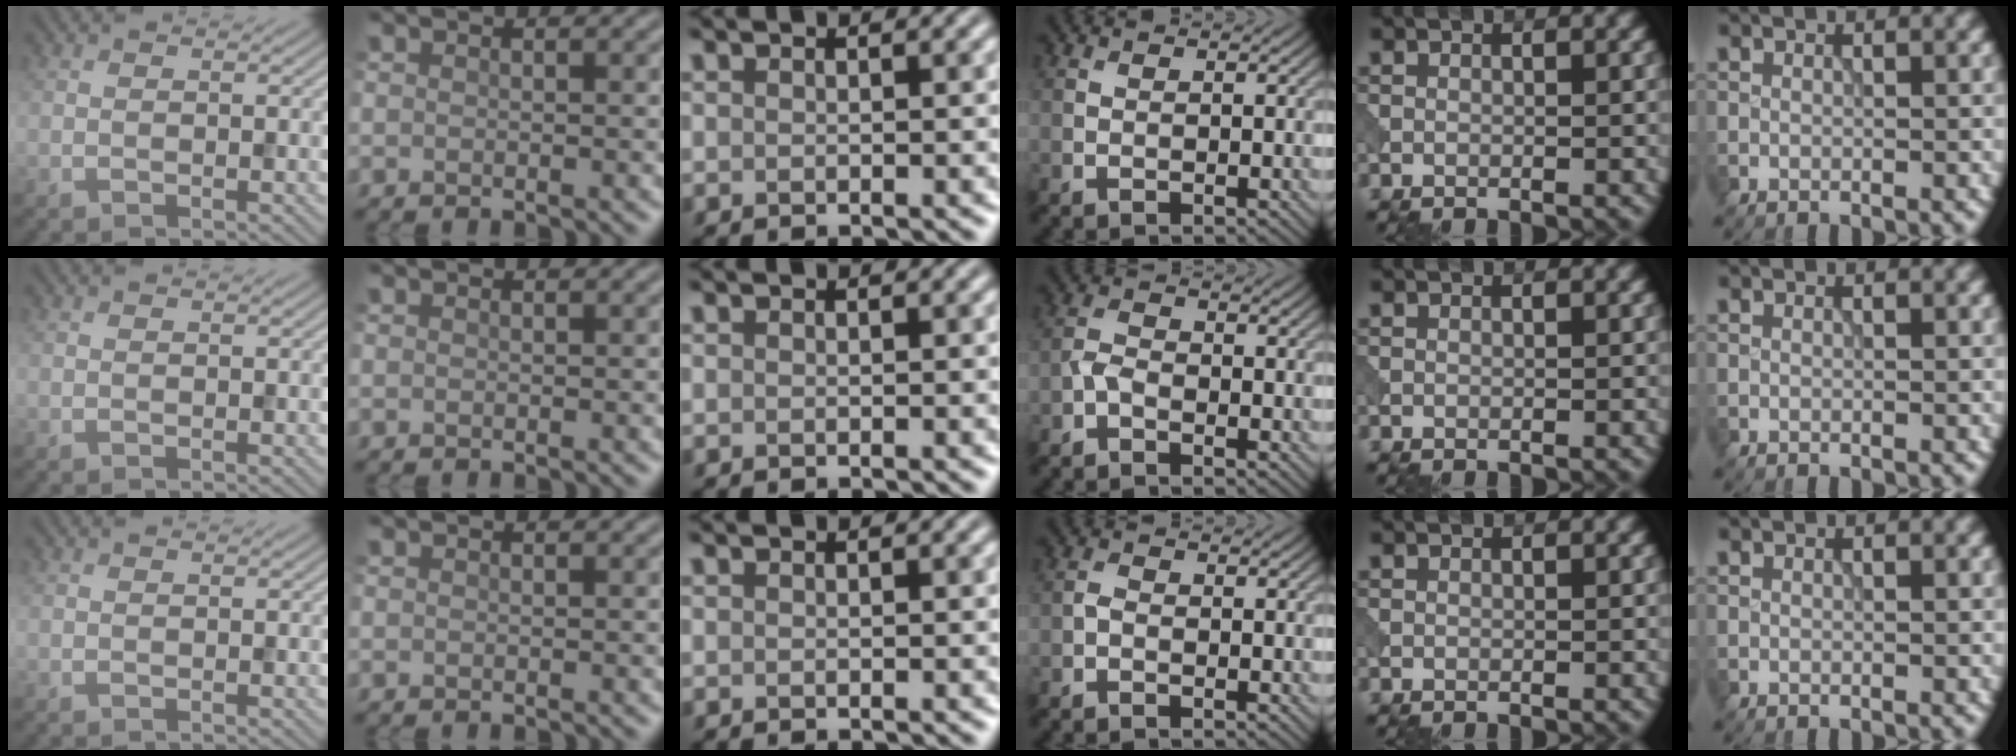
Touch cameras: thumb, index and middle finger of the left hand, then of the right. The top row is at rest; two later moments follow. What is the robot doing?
{"motion": "open", "object": "sandwich press"}